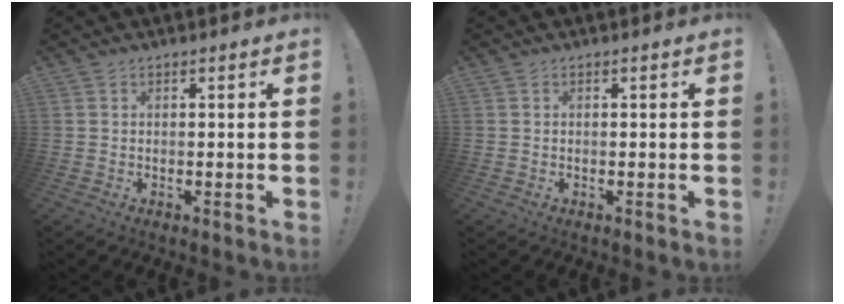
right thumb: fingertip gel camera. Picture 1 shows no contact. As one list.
[{"total": 0.0}]